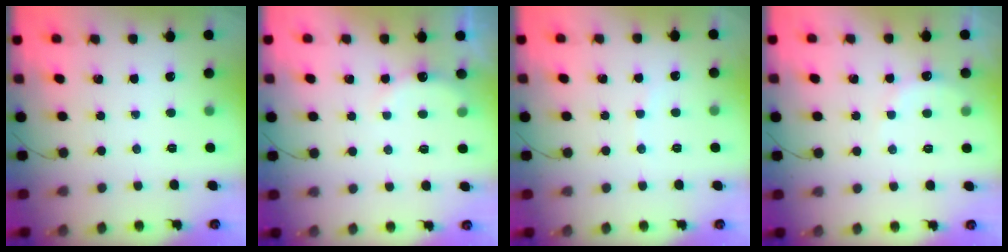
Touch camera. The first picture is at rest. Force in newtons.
{"total": 6.7, "press": 6.6, "slide": 1.3}
{"total": 3.2, "press": 3.1, "slide": 0.9}
{"total": 5.6, "press": 5.5, "slide": 1.3}